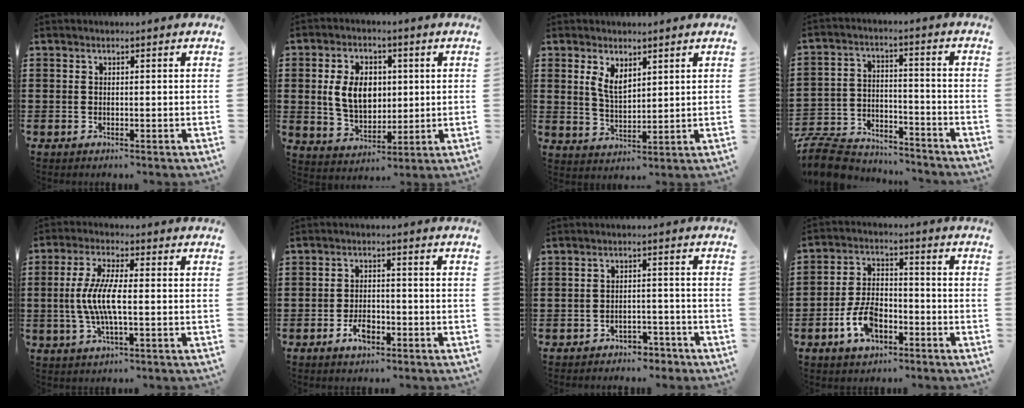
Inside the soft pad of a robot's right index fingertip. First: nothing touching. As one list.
[{"total": 8.1, "force": [1.0, 5.7, 5.7], "torque": [-0.129, 0.011, 0.014]}, {"total": 4.1, "force": [2.2, 2.1, 2.7], "torque": [-0.060, 0.005, 0.041]}, {"total": 9.3, "force": [-8.9, 2.1, 1.9], "torque": [-0.052, 0.021, -0.179]}, {"total": 7.1, "force": [-1.1, 1.7, 6.8], "torque": [-0.154, -0.011, -0.030]}, {"total": 4.0, "force": [-1.9, 2.0, 2.9], "torque": [-0.057, 0.001, -0.036]}, {"total": 2.6, "force": [-2.4, 0.8, 0.5], "torque": [-0.013, 0.004, -0.050]}, {"total": 7.3, "force": [-3.3, 4.1, 5.1], "torque": [-0.118, 0.005, -0.067]}]